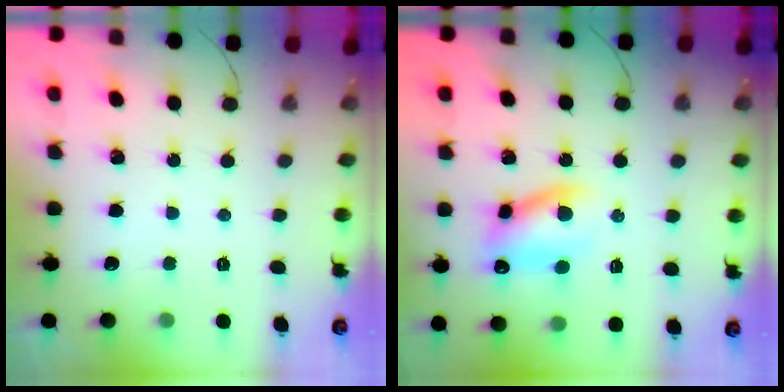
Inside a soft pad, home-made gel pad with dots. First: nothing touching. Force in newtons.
{"total": 11.2, "press": 11.0, "slide": 1.8}